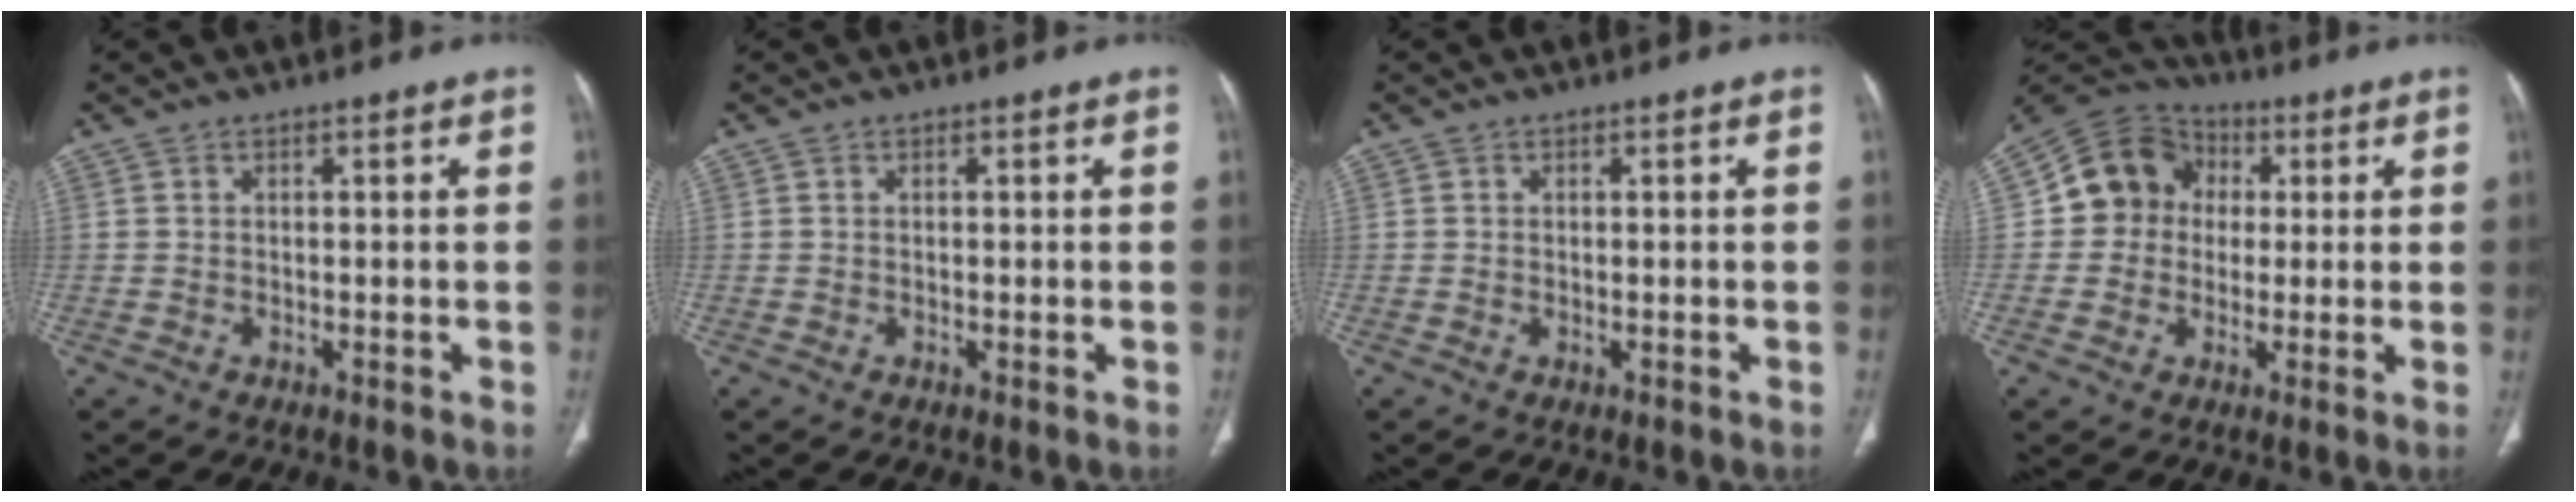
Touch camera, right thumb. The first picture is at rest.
{"total": 0.0}
{"total": 0.0}
{"total": 11.2, "force": [1.3, 10.1, 4.7], "torque": [-0.057, 0.022, 0.012]}